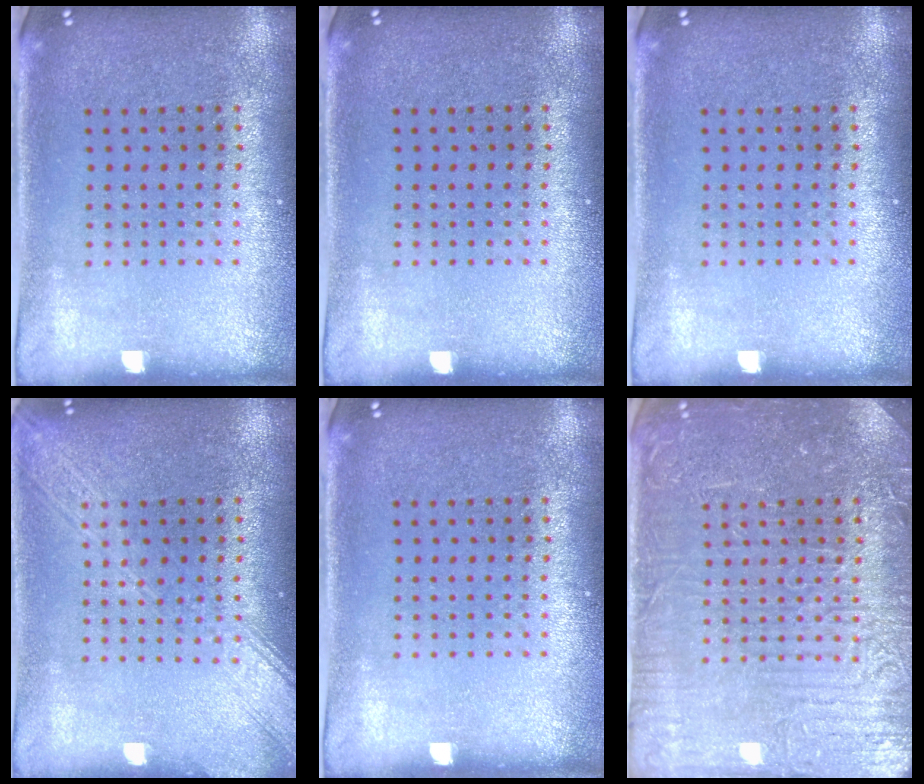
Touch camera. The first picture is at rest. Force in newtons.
{"total": 0.0}
{"total": 0.0}
{"total": 3.5, "press": 3.5, "slide": 0.4}
{"total": 0.0}
{"total": 4.7, "press": 4.6, "slide": 1.1}